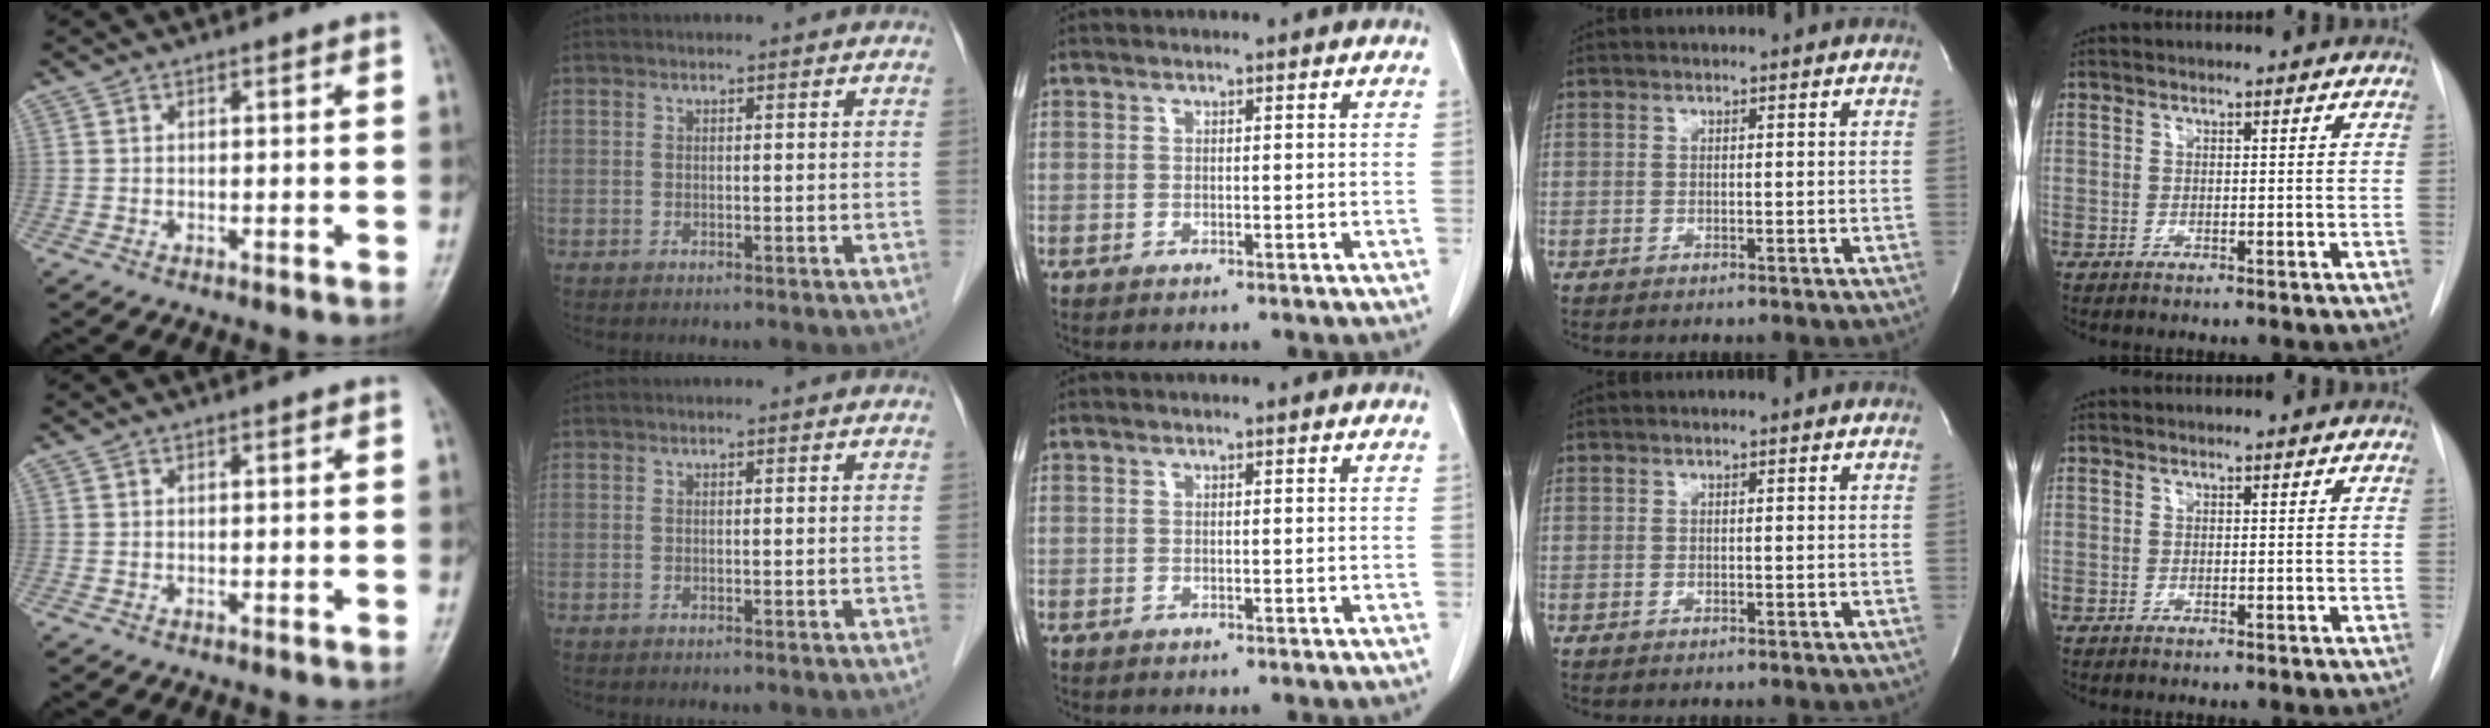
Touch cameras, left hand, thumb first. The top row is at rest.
{}